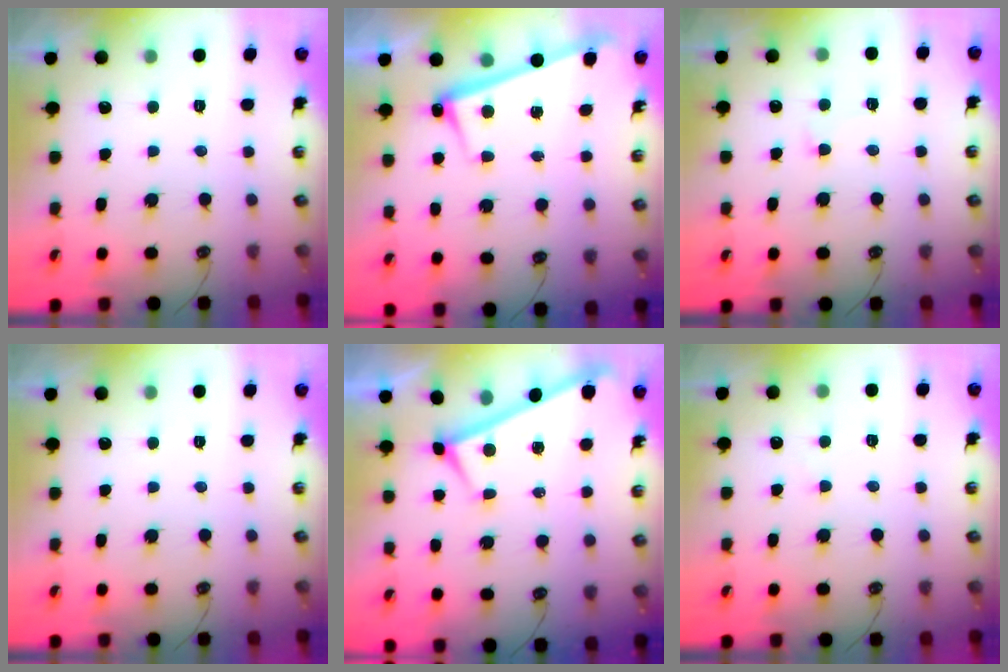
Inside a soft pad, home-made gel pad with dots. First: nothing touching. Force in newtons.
{"total": 2.8, "press": 2.6, "slide": 1.0}
{"total": 0.9, "press": 0.6, "slide": 0.7}
{"total": 0.0}
{"total": 0.0}
{"total": 1.0, "press": 1.0, "slide": 0.3}